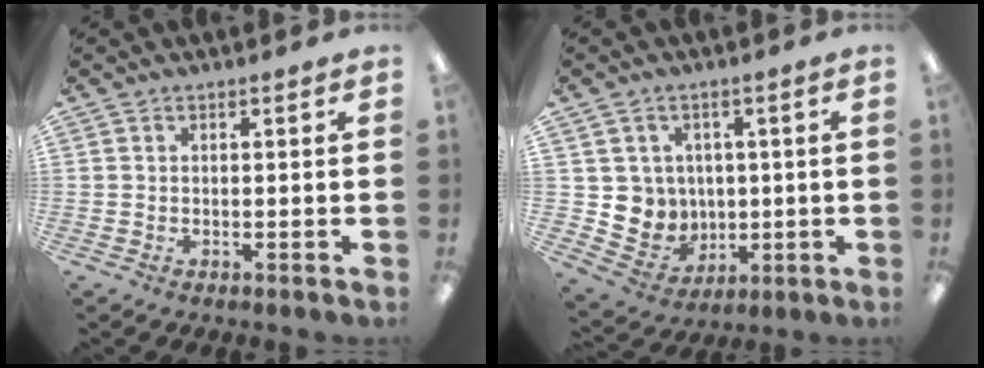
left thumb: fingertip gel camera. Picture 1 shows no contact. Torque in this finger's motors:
{"motor_torque": [-0.24, 0.41, 0.22, -0.22, 0.01]}